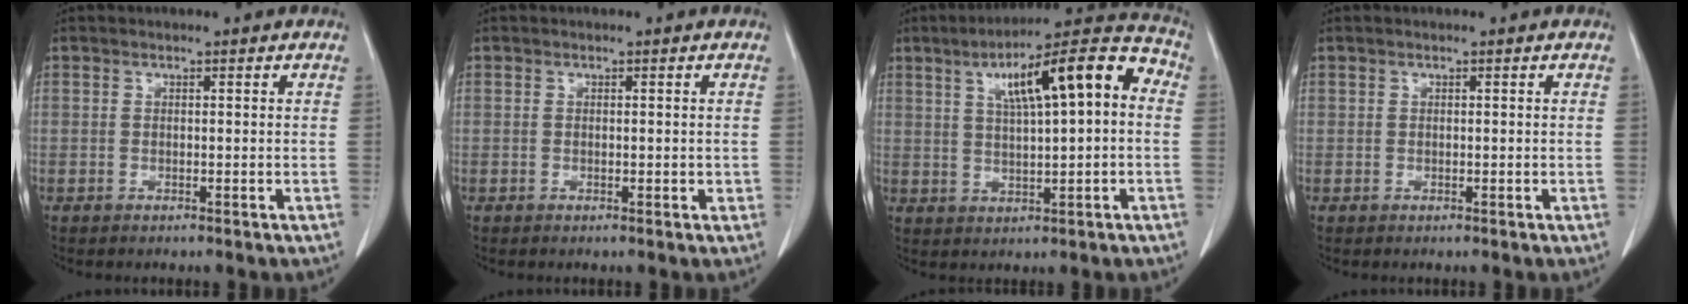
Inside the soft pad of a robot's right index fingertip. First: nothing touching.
{"total": 1.0, "force": [0.0, 0.5, 0.8], "torque": [-0.010, 0.001, 0.003]}
{"total": 14.1, "force": [3.2, 2.8, 13.5], "torque": [-0.197, 0.043, 0.045]}
{"total": 0.0}